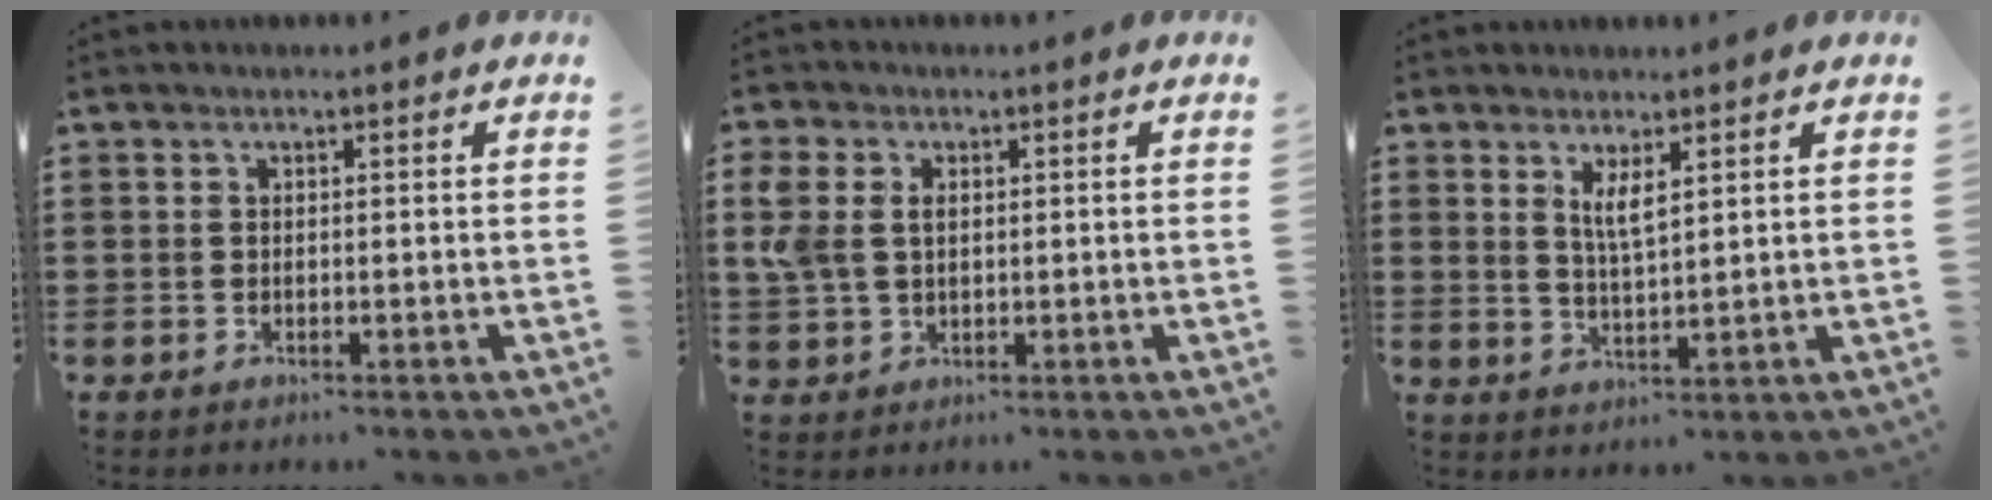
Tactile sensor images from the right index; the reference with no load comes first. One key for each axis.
{"total": 4.2, "fx": 1.1, "fy": 2.9, "fz": 2.8, "tx": -0.080, "ty": 0.006, "tz": 0.013}
{"total": 3.4, "fx": 1.8, "fy": 0.7, "fz": 2.8, "tx": -0.059, "ty": 0.002, "tz": 0.030}